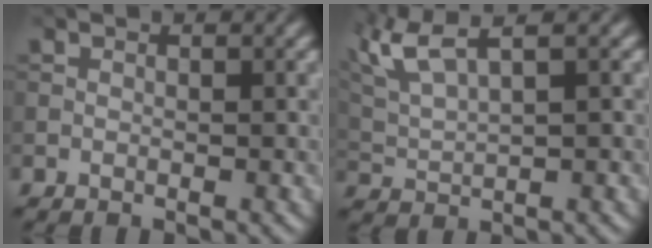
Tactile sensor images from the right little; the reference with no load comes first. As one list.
[{"total": 4.1, "force": [2.8, 0.7, 2.9], "torque": [-0.079, 0.025, 0.075]}]